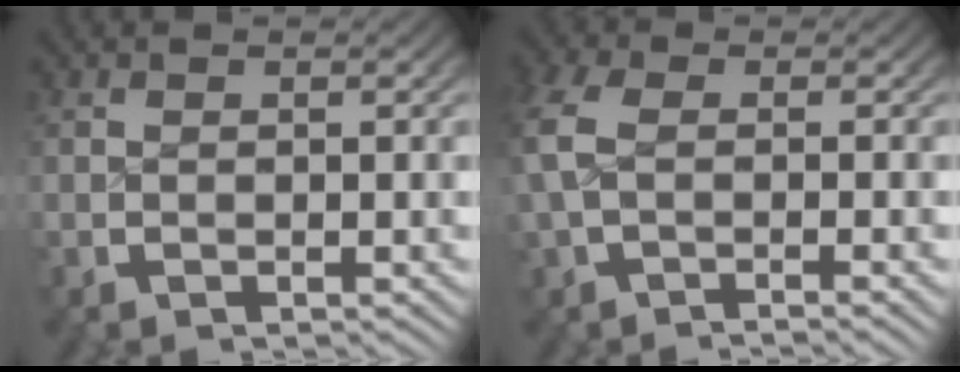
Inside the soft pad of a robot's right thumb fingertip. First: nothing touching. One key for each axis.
{"total": 4.0, "fx": -0.8, "fy": 2.3, "fz": 3.2, "tx": -0.081, "ty": -0.002, "tz": -0.010}